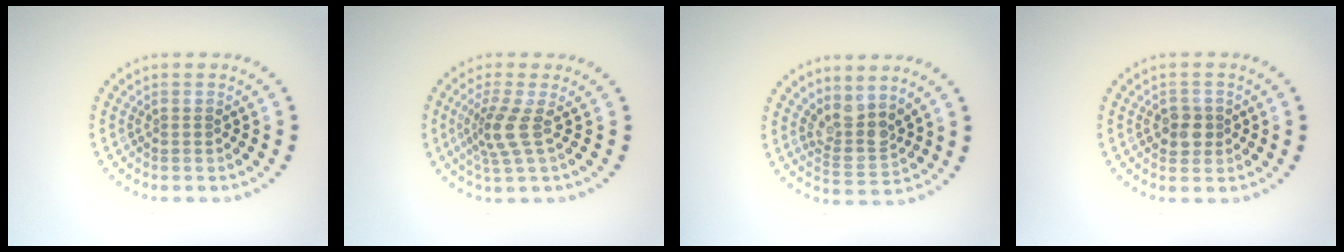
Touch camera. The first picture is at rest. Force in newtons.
{"total": 2.8, "press": 2.0, "slide": 1.9}
{"total": 3.1, "press": 2.3, "slide": 2.1}
{"total": 2.0, "press": 1.9, "slide": 0.6}